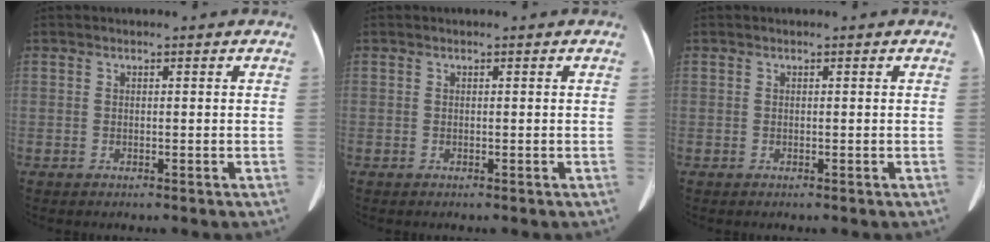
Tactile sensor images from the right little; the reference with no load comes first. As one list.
[{"total": 0.0}, {"total": 0.0}]